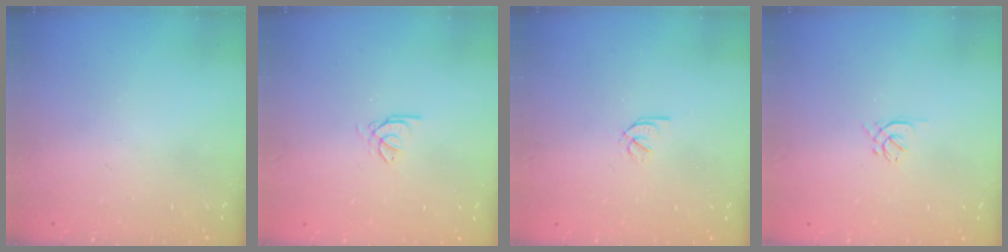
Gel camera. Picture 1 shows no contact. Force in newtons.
{"total": 0.7, "press": 0.6, "slide": 0.4}
{"total": 2.0, "press": 2.0, "slide": 0.3}
{"total": 1.6, "press": 1.5, "slide": 0.6}